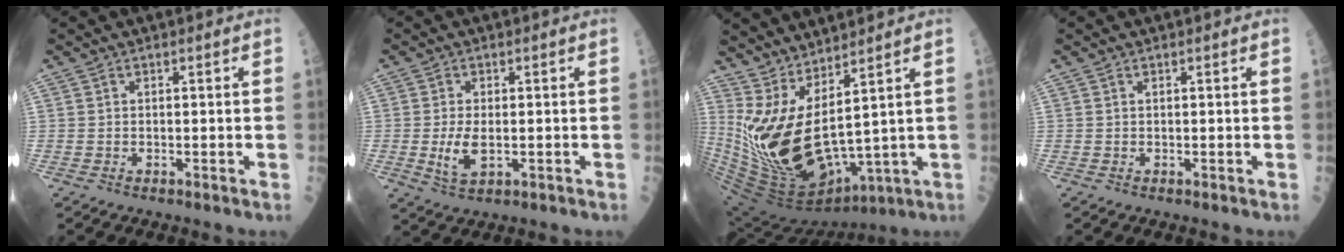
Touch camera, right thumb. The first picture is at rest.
{"total": 5.0, "force": [-0.7, 2.4, 4.4], "torque": [-0.084, -0.009, -0.009]}
{"total": 16.4, "force": [6.0, 4.7, 14.5], "torque": [-0.287, -0.074, 0.144]}
{"total": 0.0}